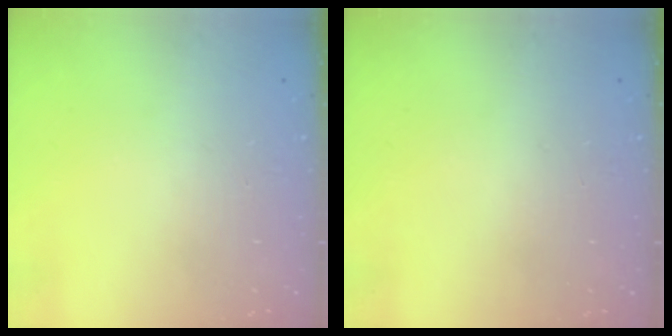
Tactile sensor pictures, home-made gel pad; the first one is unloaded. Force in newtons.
{"total": 0.0}